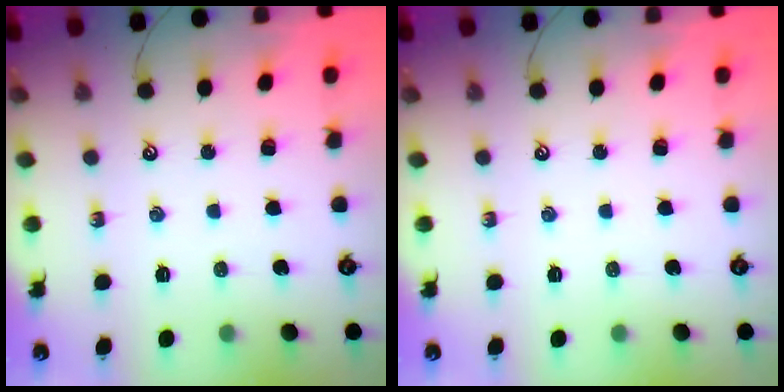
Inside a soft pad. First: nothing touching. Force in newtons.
{"total": 0.0}